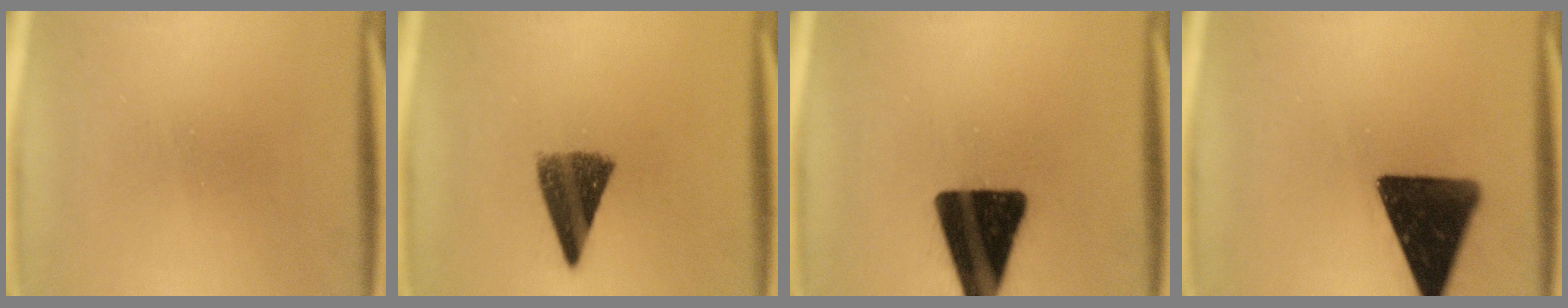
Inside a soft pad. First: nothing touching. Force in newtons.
{"total": 8.7}
{"total": 18.9}
{"total": 15.3}